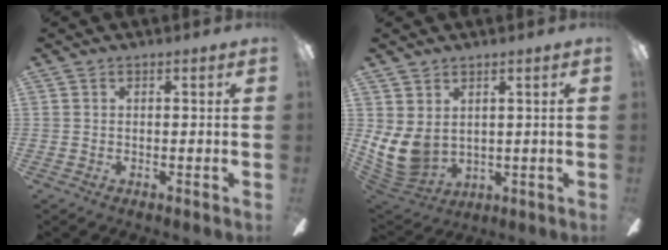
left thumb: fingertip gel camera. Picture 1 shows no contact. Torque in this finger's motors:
{"motor_torque": [1.20, 1.61, 0.89, -0.87, 0.07]}